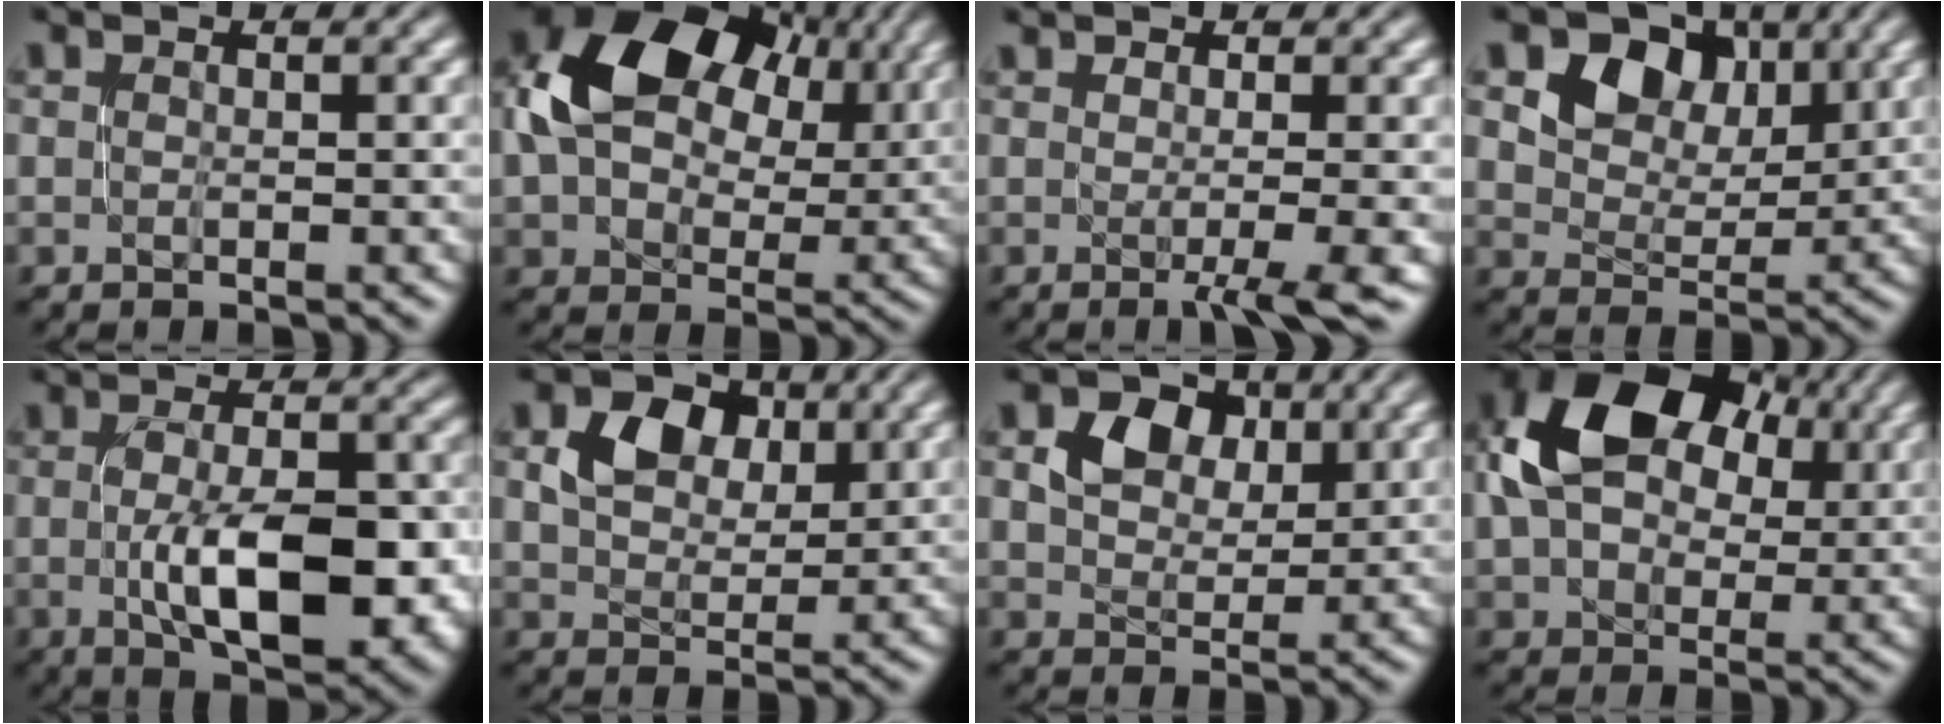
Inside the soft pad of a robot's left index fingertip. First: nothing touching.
{"total": 13.7, "force": [5.0, 9.1, 9.0], "torque": [-0.171, 0.022, 0.090]}
{"total": 3.3, "force": [-0.5, 0.8, 3.1], "torque": [-0.044, -0.001, -0.008]}
{"total": 8.1, "force": [4.7, 5.6, 3.6], "torque": [-0.071, 0.007, 0.081]}
{"total": 9.3, "force": [-1.8, 3.9, 8.2], "torque": [-0.139, -0.008, -0.023]}
{"total": 4.8, "force": [2.2, 3.4, 2.6], "torque": [-0.050, 0.006, 0.036]}
{"total": 4.4, "force": [2.1, 3.2, 2.2], "torque": [-0.041, 0.005, 0.032]}
{"total": 13.4, "force": [4.4, 8.9, 9.0], "torque": [-0.168, 0.024, 0.072]}